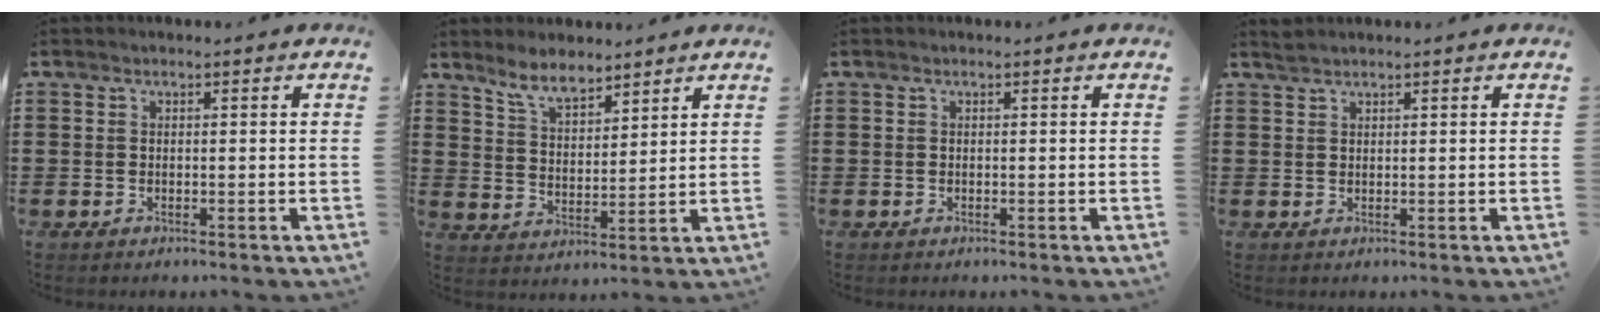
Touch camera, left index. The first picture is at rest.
{"total": 6.2, "force": [5.5, 1.6, 2.5], "torque": [-0.067, -0.011, 0.102]}
{"total": 0.0}
{"total": 1.0, "force": [0.9, 0.0, 0.3], "torque": [-0.007, -0.001, 0.018]}